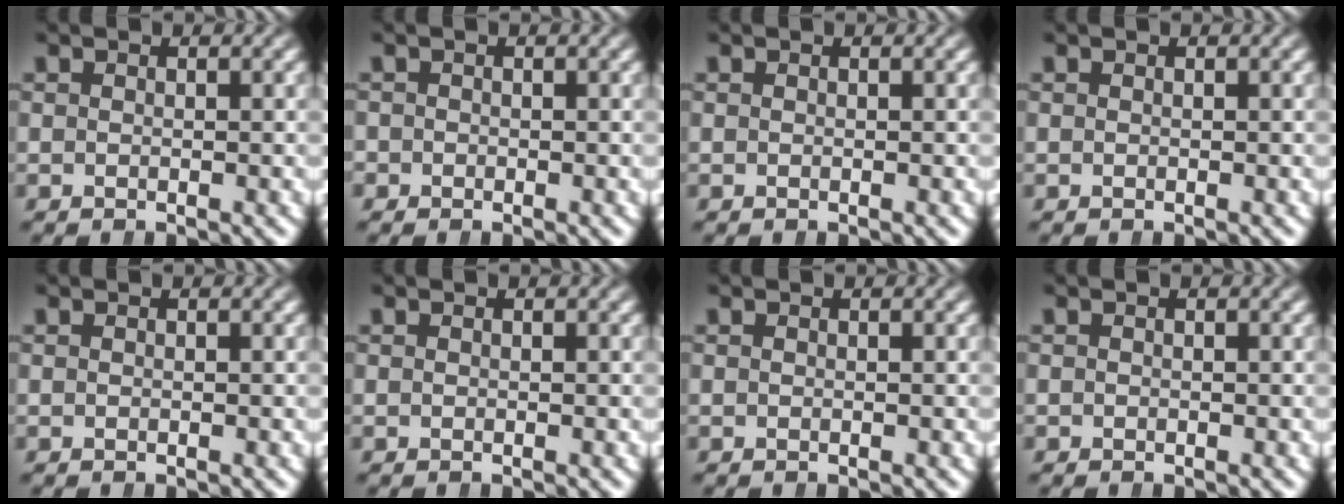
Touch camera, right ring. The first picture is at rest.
{"total": 0.7, "force": [-0.4, 0.5, -0.3], "torque": [0.009, -0.003, -0.007]}
{"total": 0.0}
{"total": 0.0}
{"total": 0.0}
{"total": 0.0}
{"total": 0.0}
{"total": 0.0}